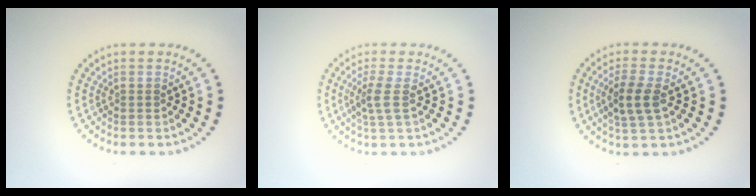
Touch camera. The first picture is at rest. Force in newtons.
{"total": 2.0, "press": 1.6, "slide": 1.3}
{"total": 3.0, "press": 2.8, "slide": 1.0}